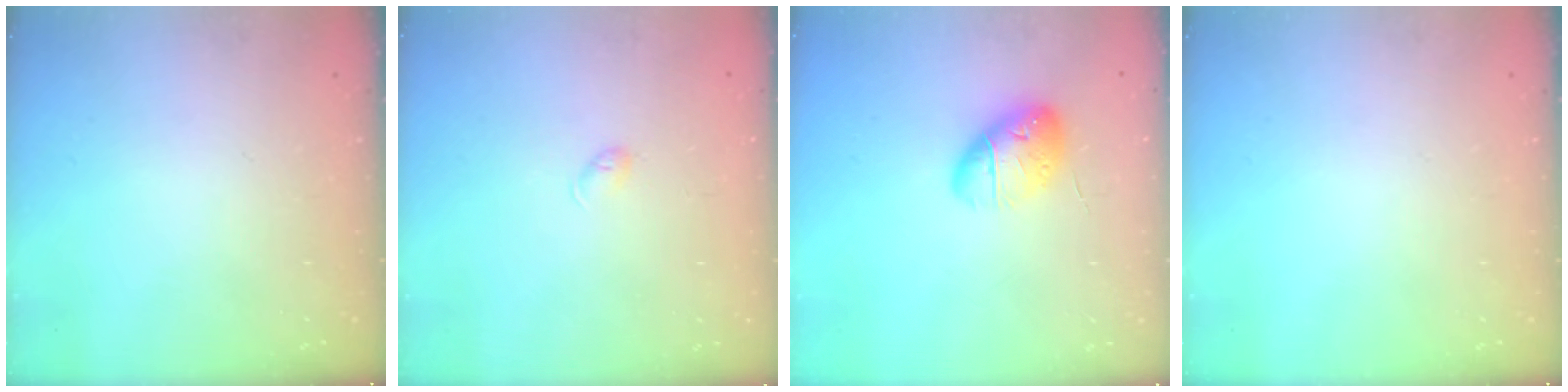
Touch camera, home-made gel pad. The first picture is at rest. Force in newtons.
{"total": 3.7, "press": 3.6, "slide": 0.6}
{"total": 12.9, "press": 12.6, "slide": 2.8}
{"total": 0.0}